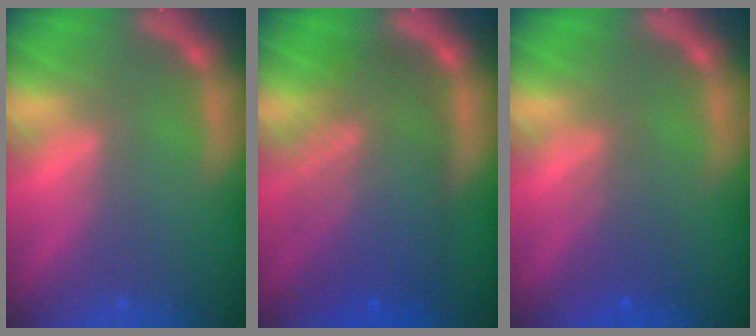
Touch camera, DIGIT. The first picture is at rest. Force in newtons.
{"total": 9.6}
{"total": 2.5}